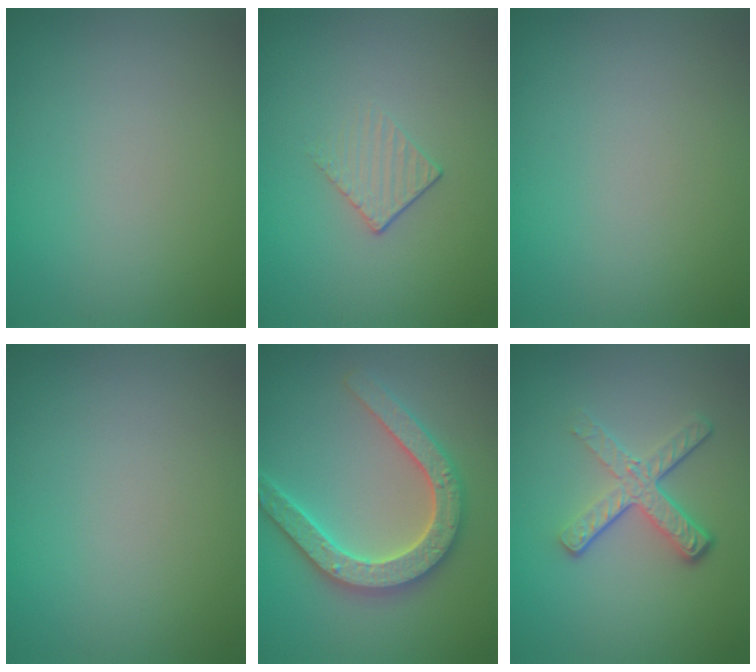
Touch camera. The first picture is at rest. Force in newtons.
{"total": 1.3, "press": 0.7, "slide": 1.1}
{"total": 0.0}
{"total": 0.0}
{"total": 5.3, "press": 5.2, "slide": 1.0}
{"total": 4.1, "press": 2.7, "slide": 3.0}